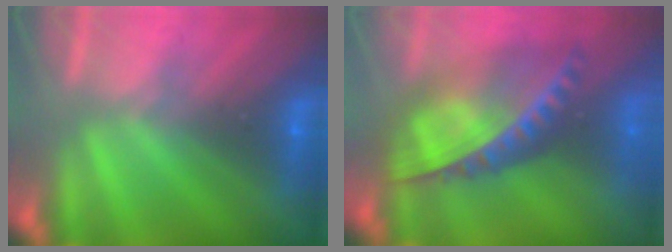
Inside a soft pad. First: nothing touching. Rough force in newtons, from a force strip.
{"total": 6.8}